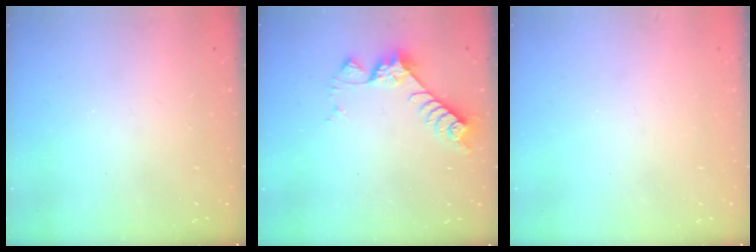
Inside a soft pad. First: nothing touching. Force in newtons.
{"total": 7.0, "press": 7.0, "slide": 0.5}
{"total": 0.7, "press": 0.7, "slide": 0.1}